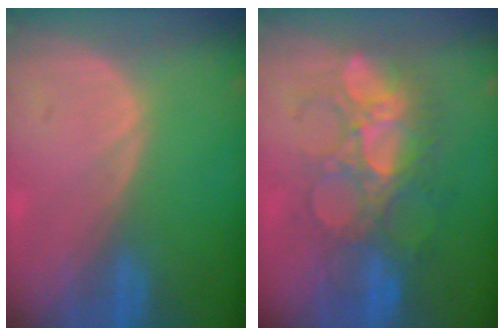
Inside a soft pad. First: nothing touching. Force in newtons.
{"total": 8.8, "press": 8.6, "slide": 1.6}